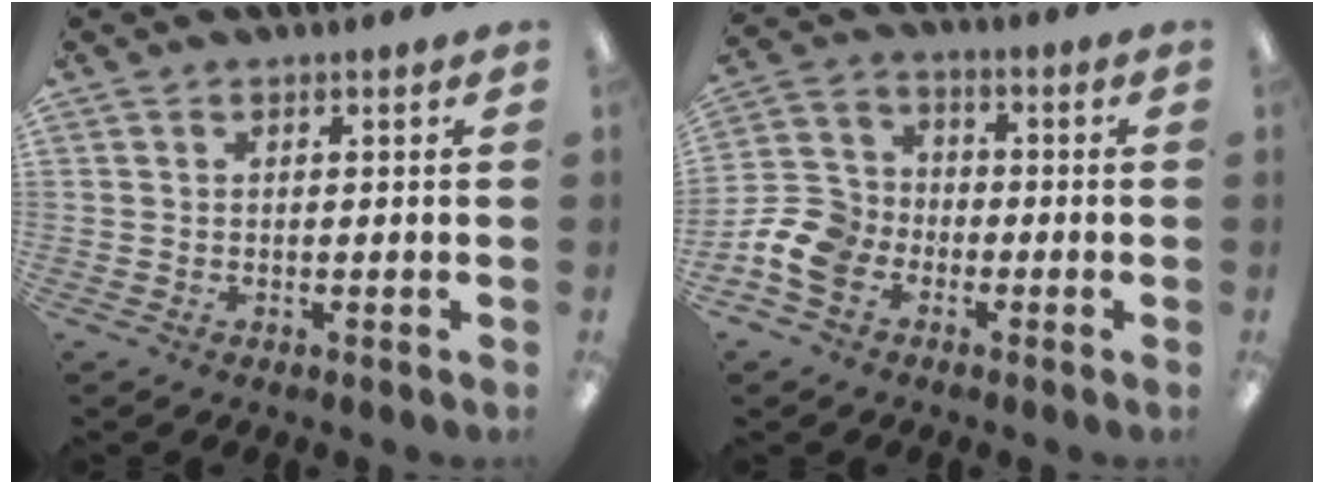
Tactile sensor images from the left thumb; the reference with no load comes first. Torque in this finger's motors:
{"motor_torque": [-0.32, 0.44, 0.82, 0.51, 0.04]}